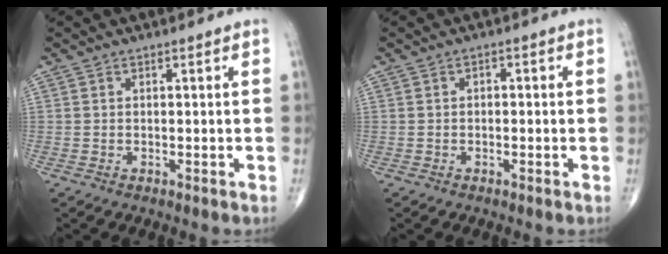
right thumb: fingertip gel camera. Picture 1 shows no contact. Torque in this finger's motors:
{"motor_torque": [0.13, -0.09, -0.25, 0.02, 0.02]}